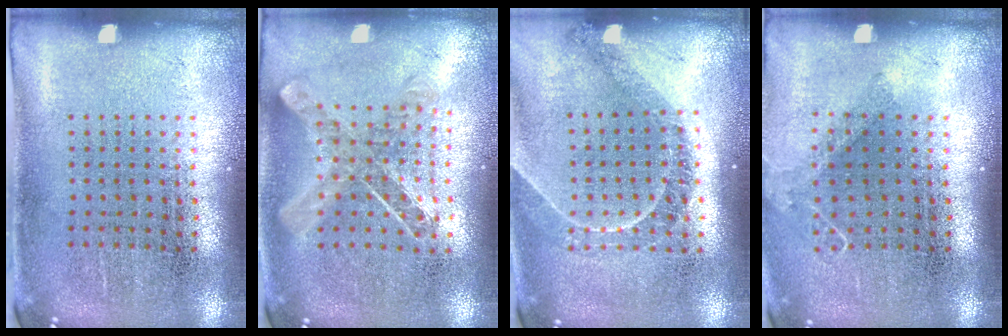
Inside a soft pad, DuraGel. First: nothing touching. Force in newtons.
{"total": 1.0, "press": 1.0, "slide": 0.1}
{"total": 1.2, "press": 1.2, "slide": 0.4}
{"total": 0.9, "press": 0.9, "slide": 0.1}